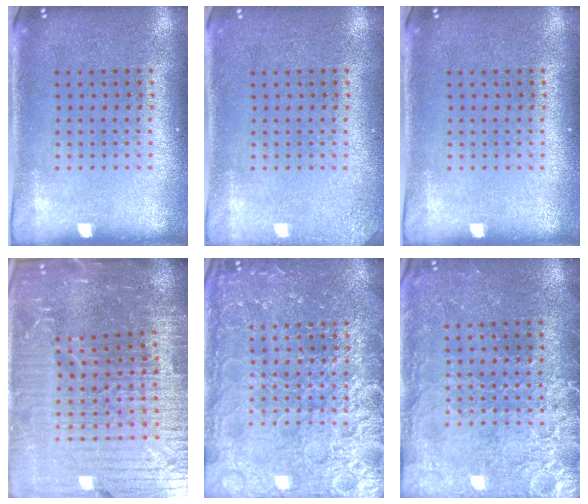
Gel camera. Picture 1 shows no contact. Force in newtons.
{"total": 1.4, "press": 1.4, "slide": 0.1}
{"total": 0.0}
{"total": 7.0, "press": 6.1, "slide": 3.5}
{"total": 6.9, "press": 6.9, "slide": 0.9}
{"total": 3.2, "press": 3.1, "slide": 0.7}